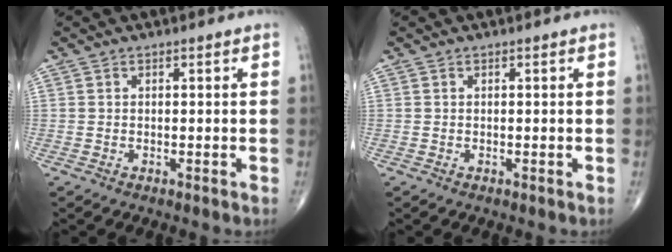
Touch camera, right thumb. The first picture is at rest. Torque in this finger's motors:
{"motor_torque": [0.00, 0.00, -0.05, 0.05, 0.00]}